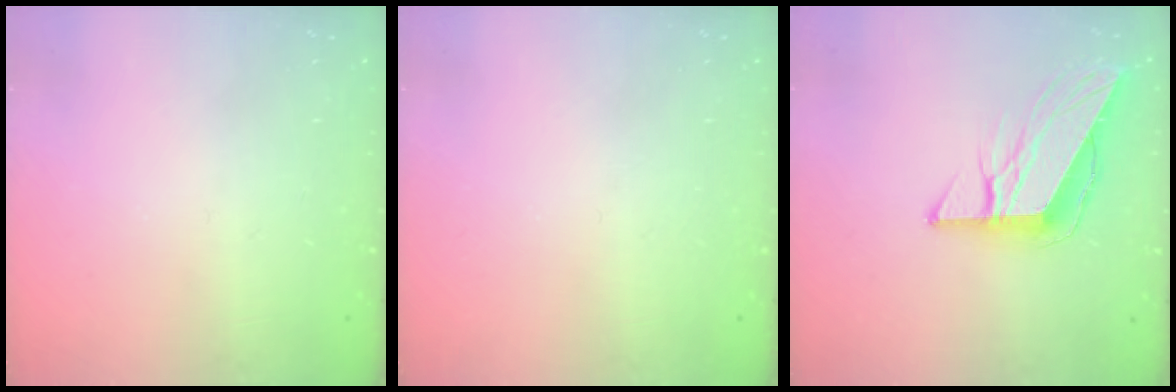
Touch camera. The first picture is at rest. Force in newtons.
{"total": 0.0}
{"total": 9.9, "press": 9.9, "slide": 0.9}